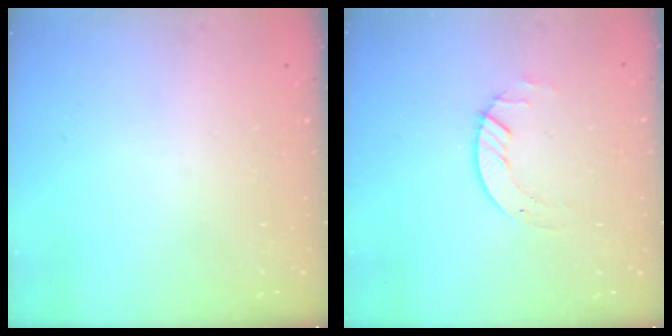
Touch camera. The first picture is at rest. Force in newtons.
{"total": 2.6, "press": 2.6, "slide": 0.3}